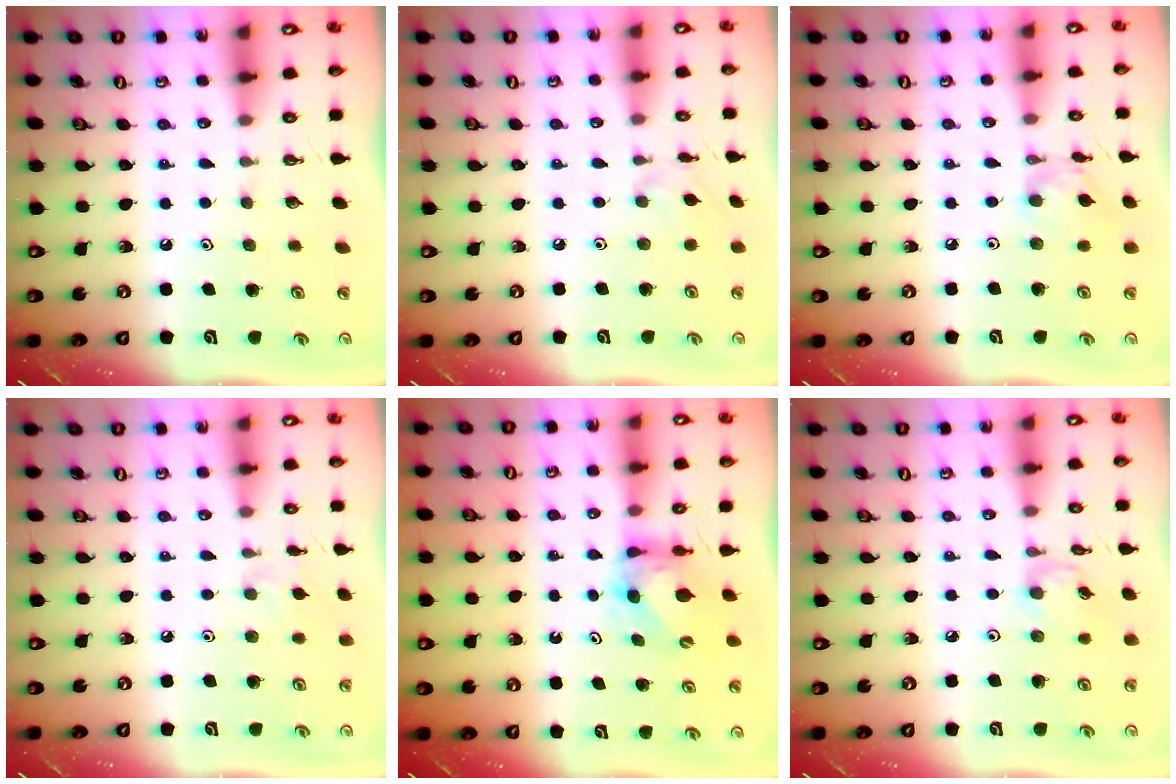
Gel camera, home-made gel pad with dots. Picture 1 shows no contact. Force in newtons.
{"total": 2.8, "press": 2.7, "slide": 0.6}
{"total": 5.4, "press": 5.4, "slide": 0.4}
{"total": 4.2, "press": 4.1, "slide": 0.6}
{"total": 6.3, "press": 6.2, "slide": 0.6}
{"total": 4.0, "press": 3.9, "slide": 0.5}